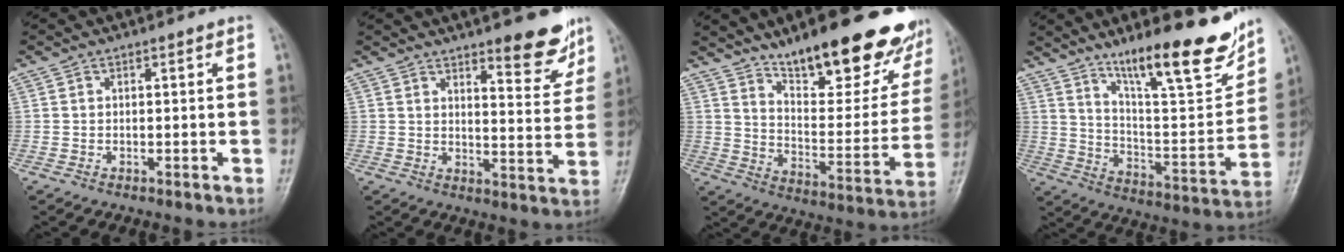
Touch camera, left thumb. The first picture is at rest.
{"total": 9.8, "force": [7.0, 2.8, 6.3], "torque": [-0.053, -0.050, 0.098]}
{"total": 25.7, "force": [17.9, 8.2, 16.4], "torque": [-0.189, -0.097, 0.266]}
{"total": 21.1, "force": [14.3, 4.9, 14.8], "torque": [-0.184, -0.073, 0.233]}